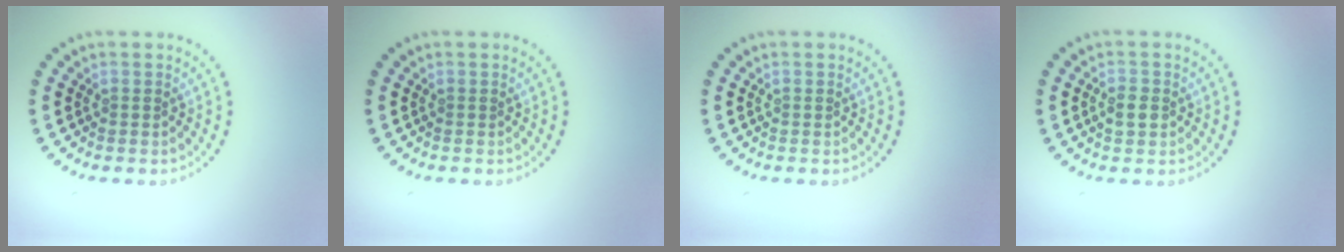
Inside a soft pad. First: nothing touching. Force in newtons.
{"total": 0.0}
{"total": 0.0}
{"total": 1.6, "press": 1.6, "slide": 0.0}